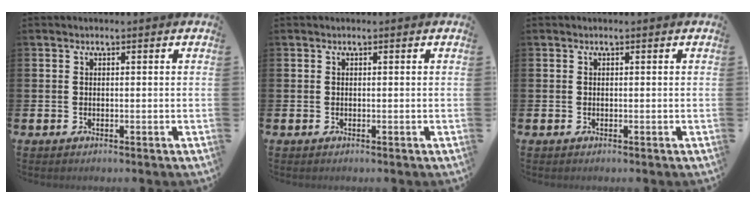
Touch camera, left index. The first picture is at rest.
{"total": 0.0}
{"total": 0.0}